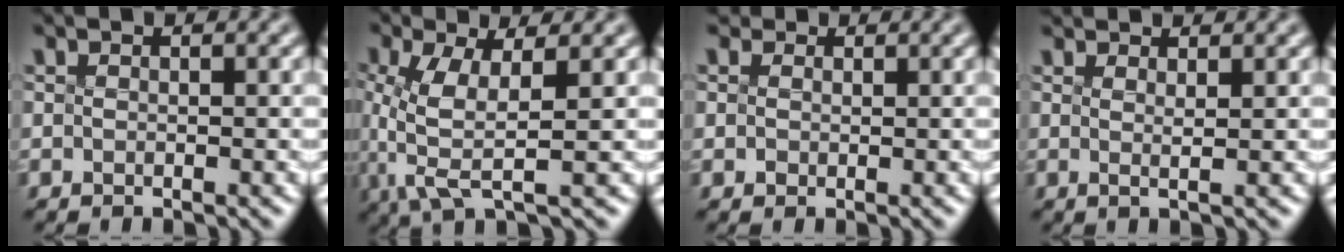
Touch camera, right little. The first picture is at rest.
{"total": 3.0, "force": [-1.4, 0.1, 2.7], "torque": [-0.097, -0.019, 0.008]}
{"total": 1.3, "force": [0.2, -0.1, -1.3], "torque": [-0.002, -0.008, 0.031]}
{"total": 0.9, "force": [0.7, -0.4, 0.4], "torque": [-0.012, -0.007, 0.010]}